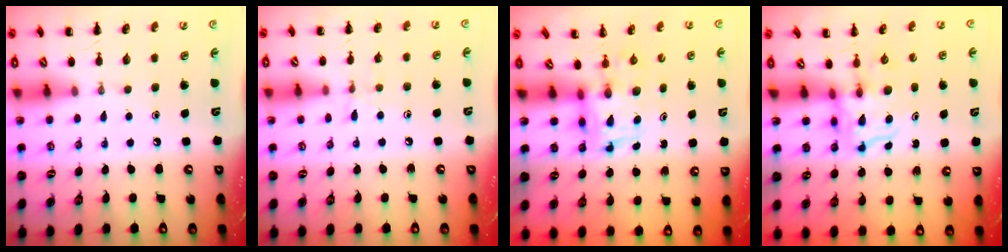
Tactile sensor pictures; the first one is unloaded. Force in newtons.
{"total": 6.0, "press": 5.6, "slide": 2.1}
{"total": 3.6, "press": 3.5, "slide": 0.6}
{"total": 3.4, "press": 3.4, "slide": 0.4}